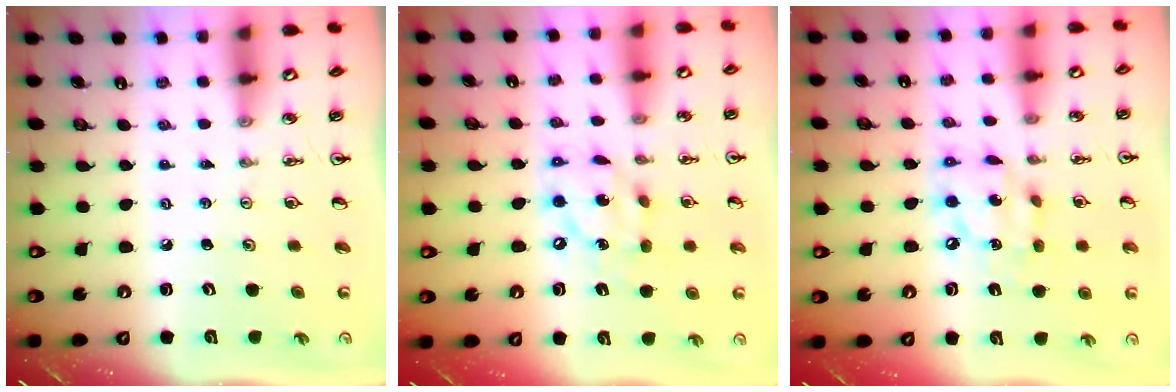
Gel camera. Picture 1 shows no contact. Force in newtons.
{"total": 12.3, "press": 12.3, "slide": 1.1}
{"total": 10.0, "press": 10.0, "slide": 1.1}